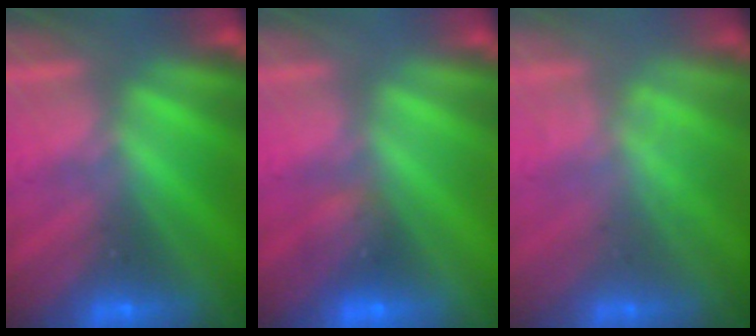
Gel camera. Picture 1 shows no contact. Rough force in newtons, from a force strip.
{"total": 1.2}
{"total": 1.7}